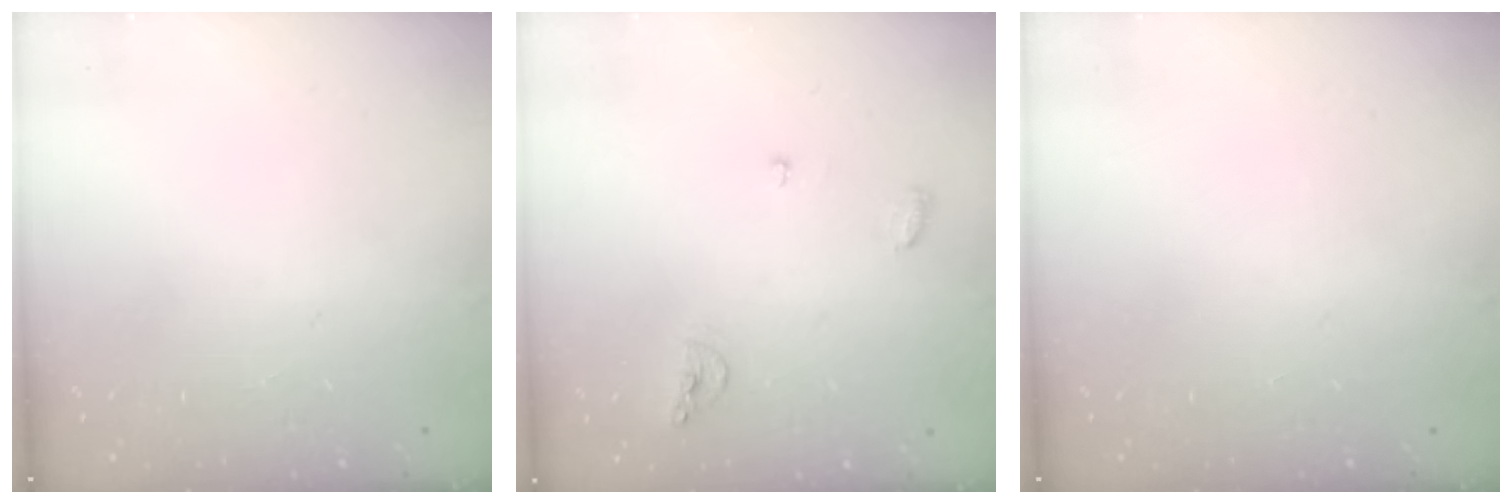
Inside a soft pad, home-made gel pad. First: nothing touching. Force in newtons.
{"total": 6.0, "press": 6.0, "slide": 0.2}
{"total": 0.0}